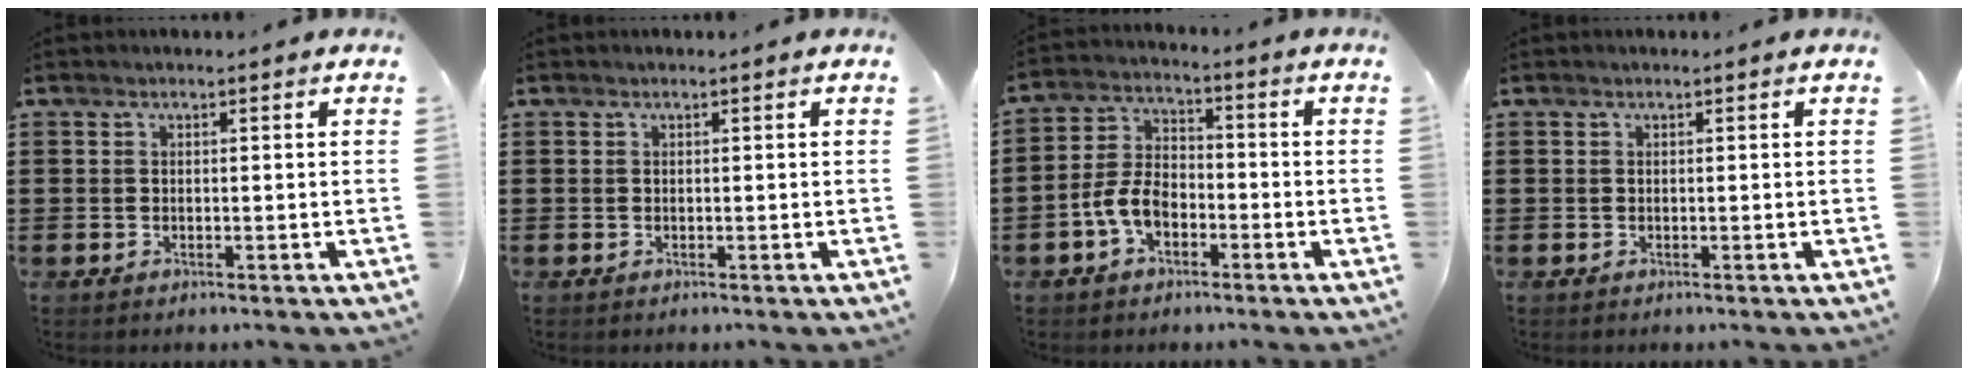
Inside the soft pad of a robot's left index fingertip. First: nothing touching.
{"total": 0.0}
{"total": 6.1, "force": [-2.8, 3.6, 4.1], "torque": [-0.106, 0.005, -0.061]}
{"total": 0.0}